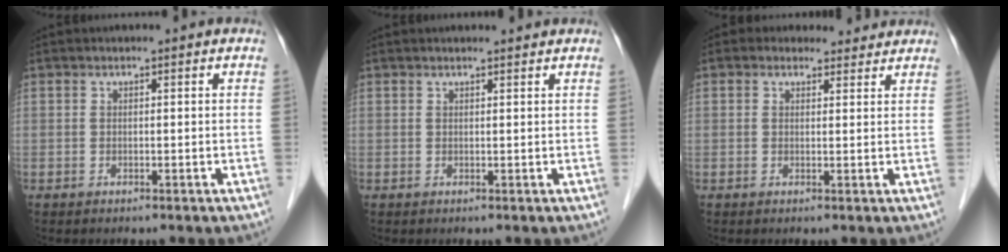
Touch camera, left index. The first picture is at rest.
{"total": 2.0, "force": [1.9, 0.0, 0.5], "torque": [-0.008, 0.008, 0.022]}
{"total": 3.4, "force": [2.9, 1.8, 0.0], "torque": [0.005, 0.010, 0.030]}